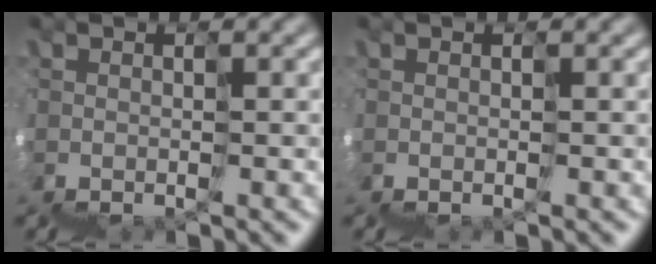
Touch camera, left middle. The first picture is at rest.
{"total": 0.0}